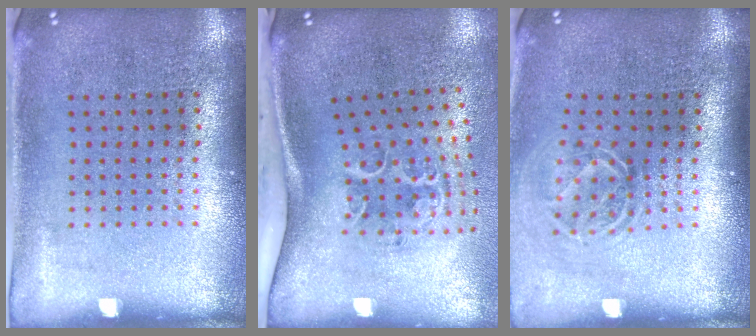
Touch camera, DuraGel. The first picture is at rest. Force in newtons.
{"total": 2.2, "press": 1.3, "slide": 1.7}
{"total": 1.7, "press": 1.2, "slide": 1.2}